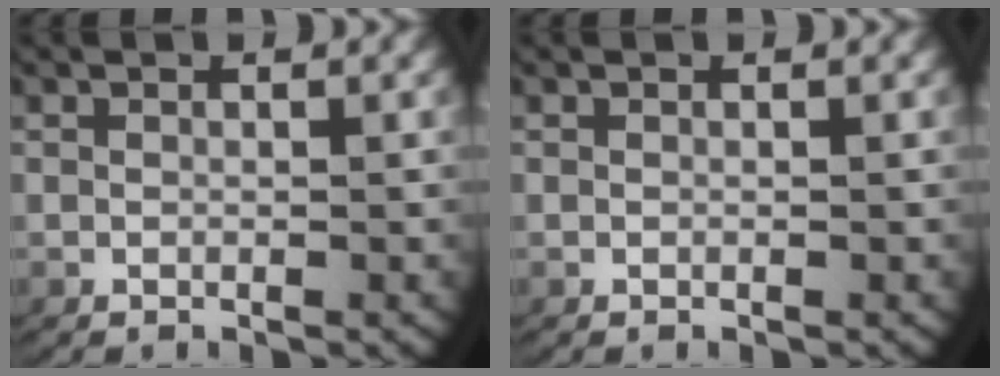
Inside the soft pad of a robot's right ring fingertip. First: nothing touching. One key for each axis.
{"total": 0.0}